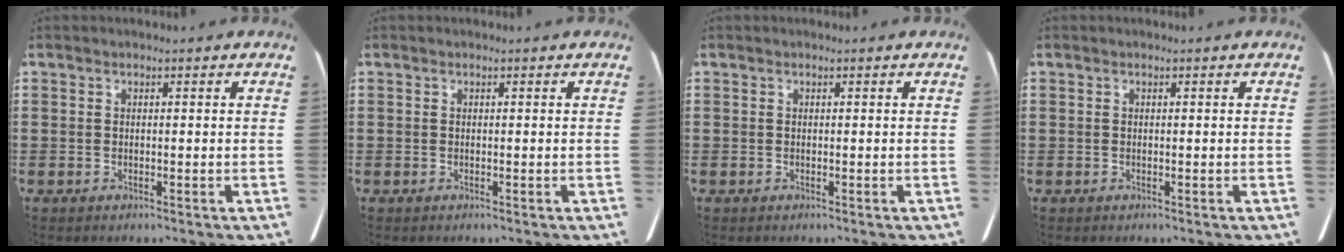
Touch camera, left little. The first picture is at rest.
{"total": 0.0}
{"total": 0.0}
{"total": 0.0}